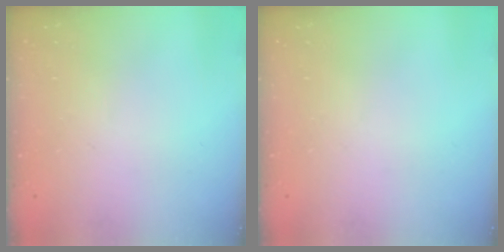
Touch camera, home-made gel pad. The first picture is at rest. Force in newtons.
{"total": 0.0}